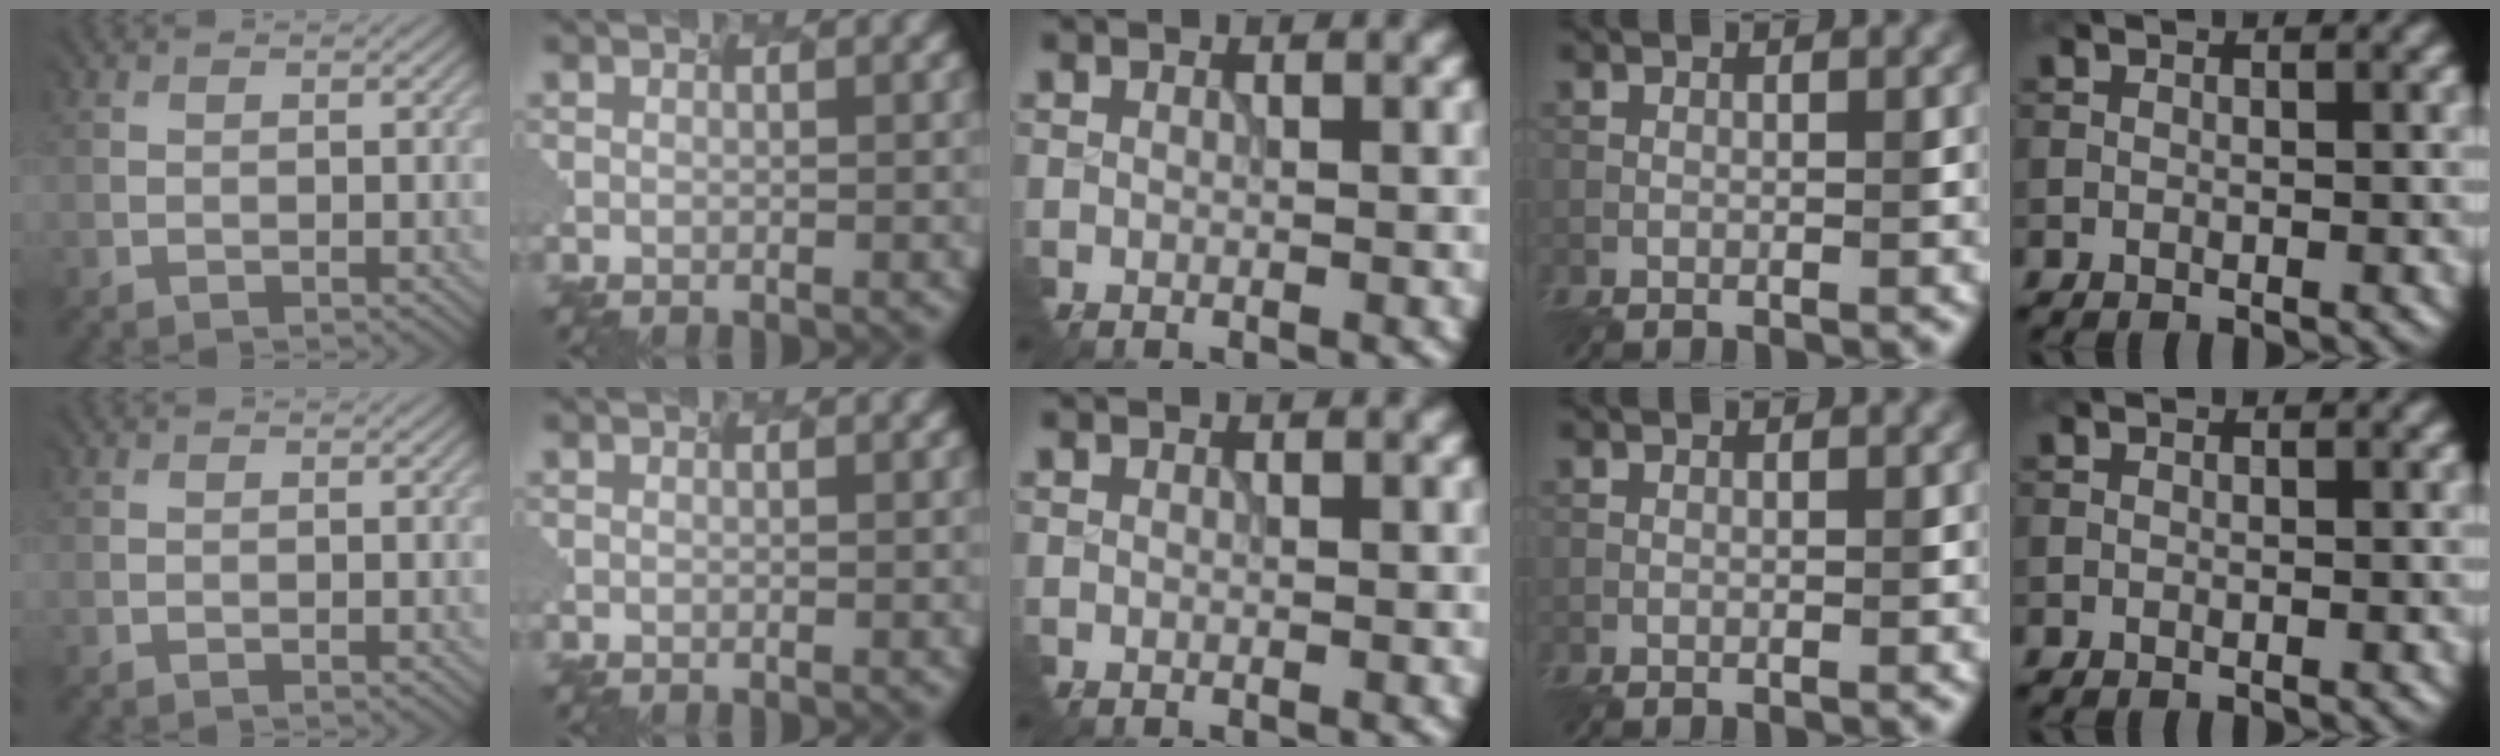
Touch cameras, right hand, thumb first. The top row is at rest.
{}